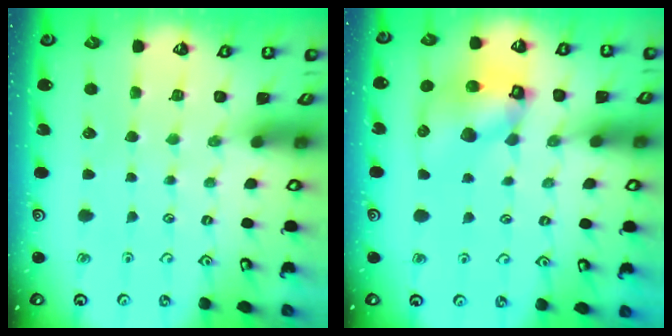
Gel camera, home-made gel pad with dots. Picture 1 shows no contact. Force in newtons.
{"total": 12.2, "press": 12.1, "slide": 1.8}